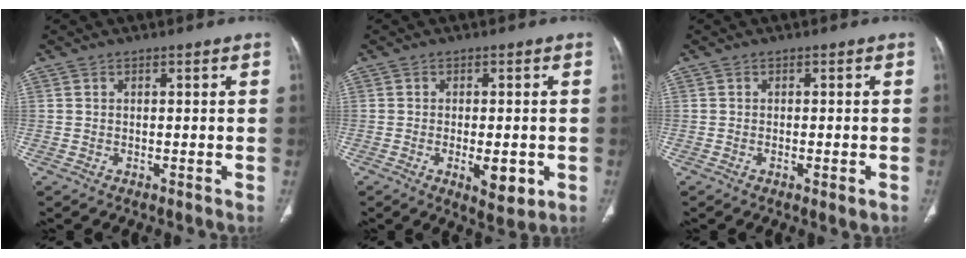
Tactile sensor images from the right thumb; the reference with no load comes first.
{"total": 6.6, "force": [-1.8, 2.6, 5.7], "torque": [-0.077, -0.009, -0.019]}
{"total": 2.6, "force": [-1.0, 0.7, 2.3], "torque": [-0.035, -0.001, -0.009]}